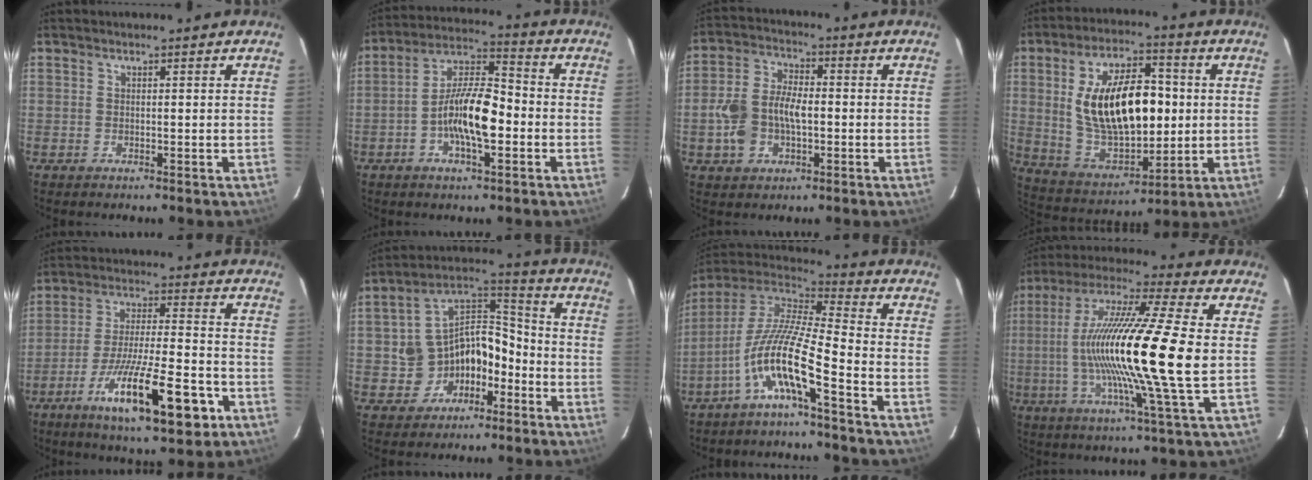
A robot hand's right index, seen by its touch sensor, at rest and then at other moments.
{"total": 12.0, "force": [-3.2, 4.0, 10.9], "torque": [-0.211, 0.010, -0.061]}
{"total": 10.4, "force": [-2.0, 6.6, 7.8], "torque": [-0.167, 0.013, -0.033]}
{"total": 20.5, "force": [1.9, 10.1, 17.8], "torque": [-0.327, 0.012, 0.052]}
{"total": 18.2, "force": [-9.2, 3.6, 15.3], "torque": [-0.276, -0.033, -0.146]}
{"total": 10.5, "force": [-5.1, 8.1, 4.3], "torque": [-0.095, 0.057, -0.064]}
{"total": 12.6, "force": [-5.8, 1.2, 11.1], "torque": [-0.213, 0.003, -0.116]}
{"total": 21.0, "force": [-0.4, -0.6, 21.0], "torque": [-0.384, -0.002, -0.022]}